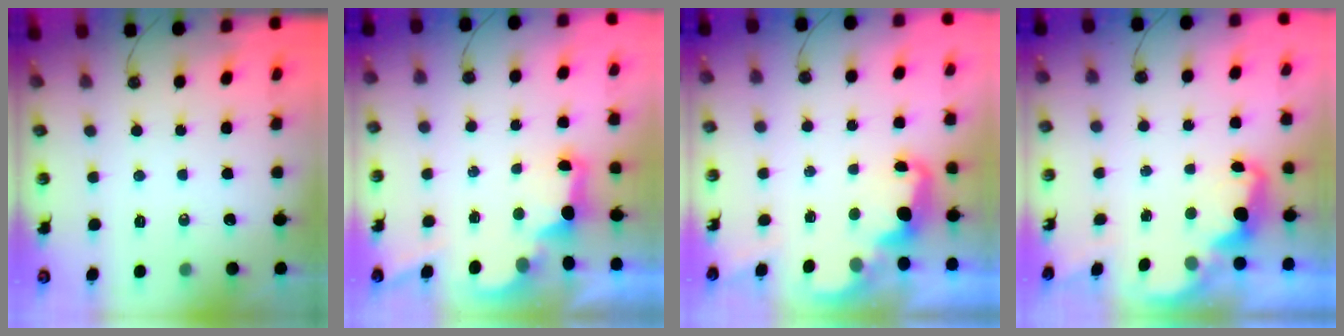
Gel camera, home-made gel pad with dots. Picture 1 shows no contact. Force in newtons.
{"total": 2.7, "press": 2.6, "slide": 0.9}
{"total": 2.7, "press": 2.6, "slide": 0.7}
{"total": 2.6, "press": 2.5, "slide": 0.5}